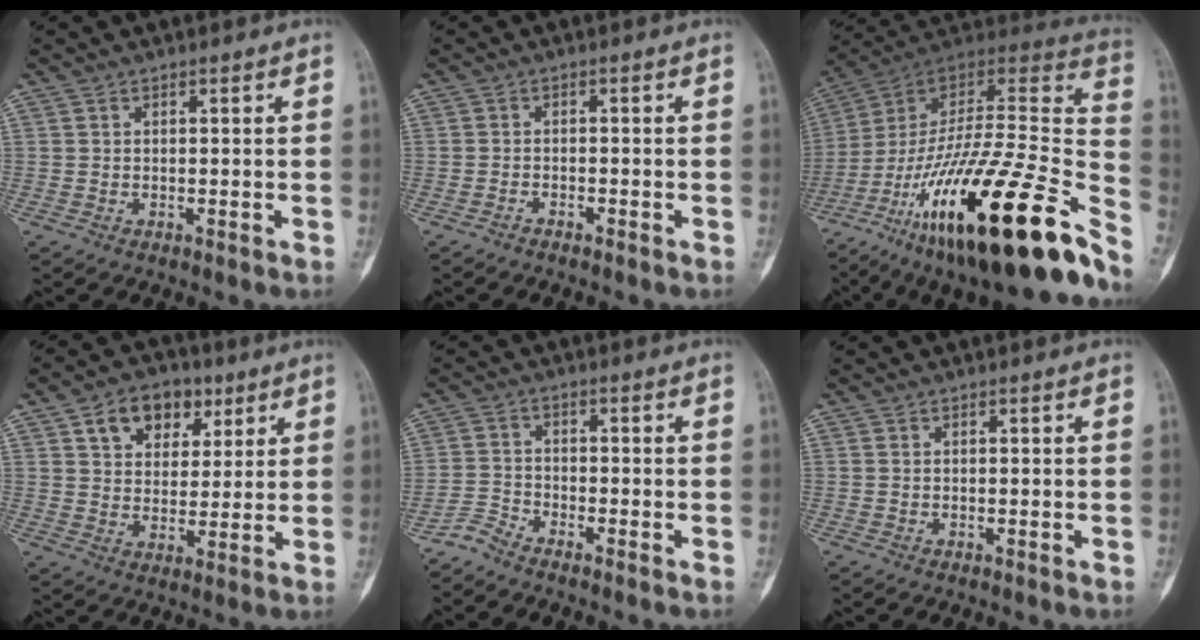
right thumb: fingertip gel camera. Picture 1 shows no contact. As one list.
[{"total": 1.0, "force": [-1.0, 0.2, 0.3], "torque": [-0.009, 0.008, -0.016]}, {"total": 39.0, "force": [-20.6, 9.8, 31.6], "torque": [-0.442, 0.051, -0.328]}, {"total": 11.2, "force": [5.4, 7.8, 6.0], "torque": [-0.056, -0.013, 0.086]}, {"total": 3.1, "force": [-3.1, 0.1, 0.4], "torque": [-0.010, 0.001, -0.073]}, {"total": 0.0}]